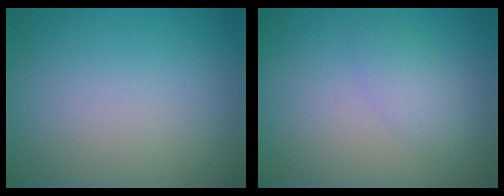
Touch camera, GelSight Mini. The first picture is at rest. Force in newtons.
{"total": 2.1, "press": 2.1, "slide": 0.1}